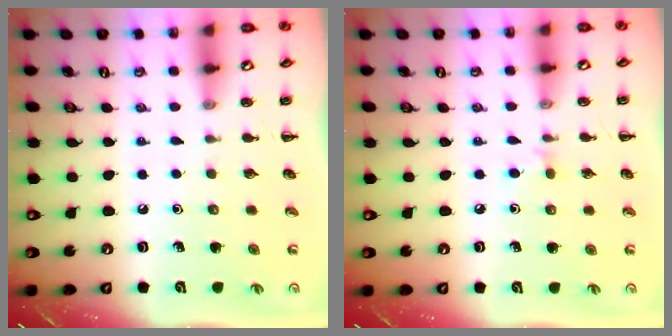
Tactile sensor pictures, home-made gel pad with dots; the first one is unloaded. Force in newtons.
{"total": 3.6, "press": 3.3, "slide": 1.5}